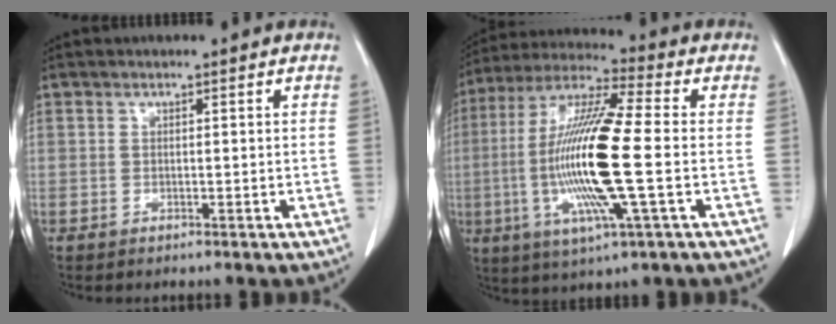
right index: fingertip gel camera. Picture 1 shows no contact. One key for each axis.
{"total": 17.8, "fx": -2.3, "fy": 1.0, "fz": 17.7, "tx": -0.364, "ty": -0.008, "tz": -0.051}